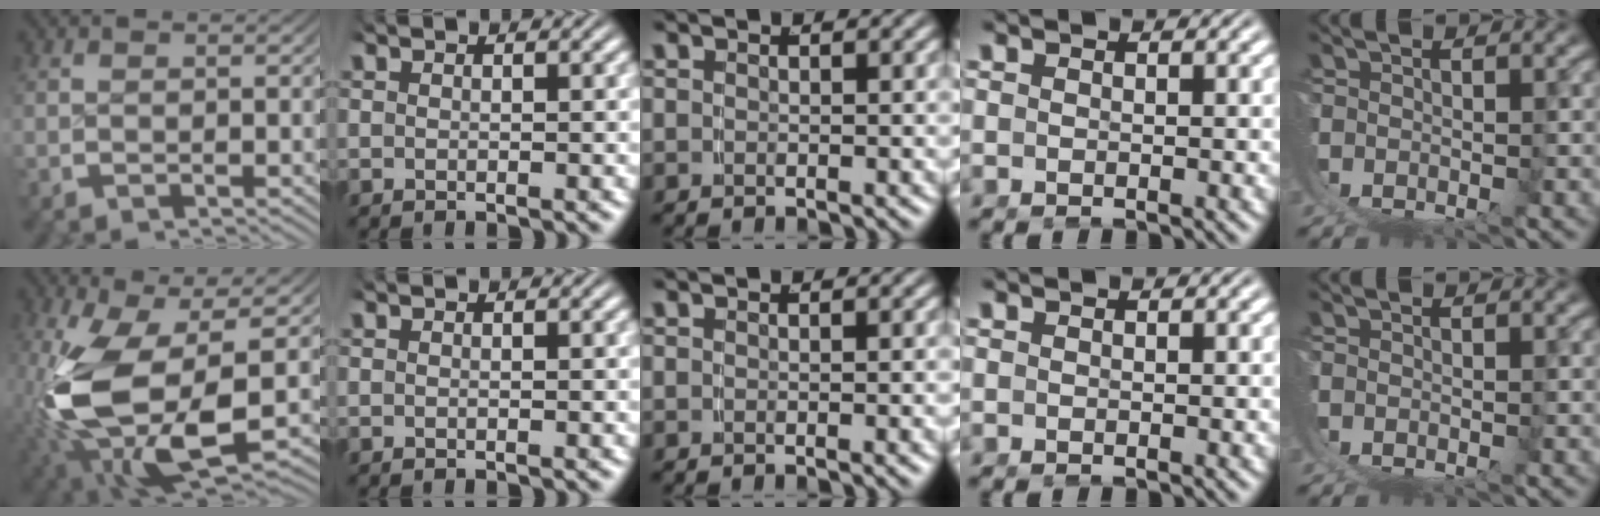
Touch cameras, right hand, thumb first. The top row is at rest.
{"thumb": {"total": 16.1, "force": [-1.5, 9.5, 12.9], "torque": [-0.309, -0.067, 0.013]}}